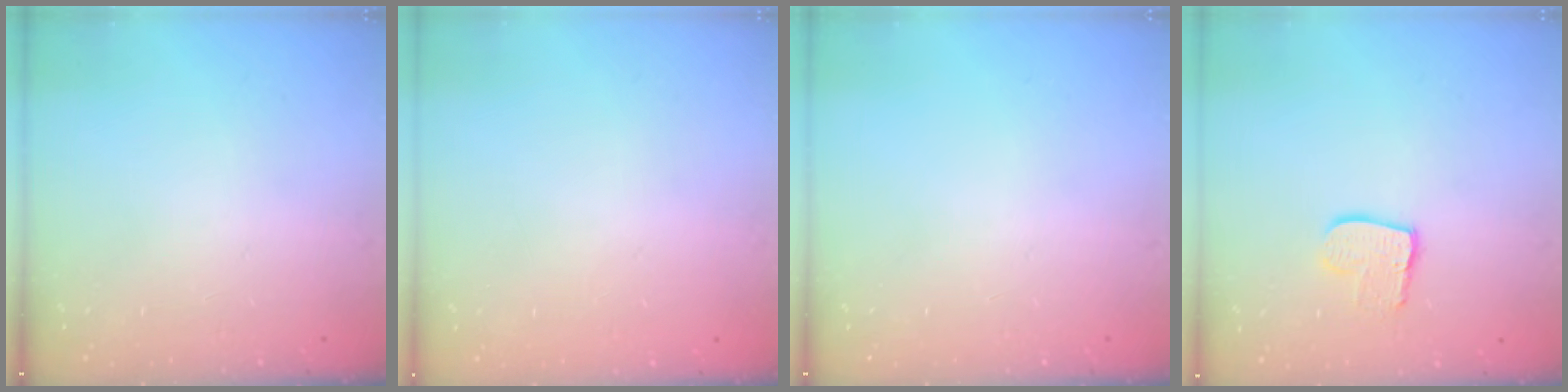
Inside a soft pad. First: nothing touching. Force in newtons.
{"total": 0.0}
{"total": 0.0}
{"total": 9.9, "press": 9.9, "slide": 0.8}